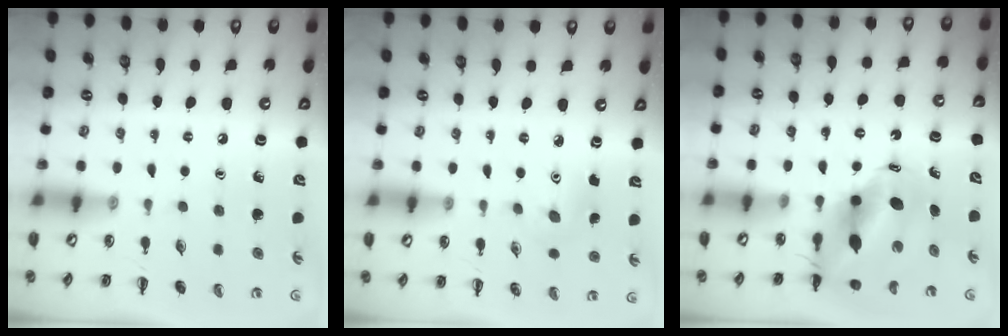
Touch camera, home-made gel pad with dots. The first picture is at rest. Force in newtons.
{"total": 4.7, "press": 4.5, "slide": 1.3}
{"total": 10.8, "press": 10.5, "slide": 2.6}